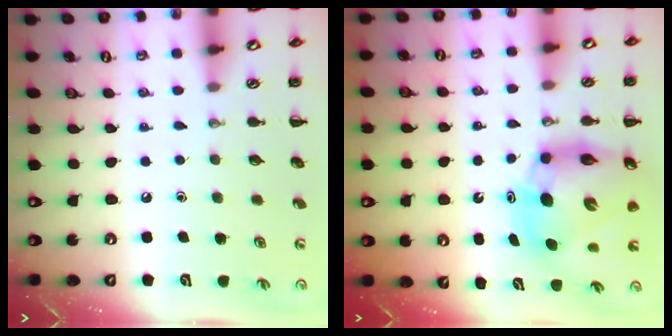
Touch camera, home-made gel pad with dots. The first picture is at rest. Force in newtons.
{"total": 11.2, "press": 10.7, "slide": 3.3}